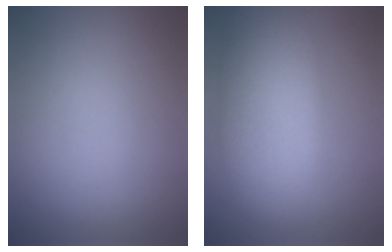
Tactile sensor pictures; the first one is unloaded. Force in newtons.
{"total": 7.0, "press": 7.0, "slide": 0.3}